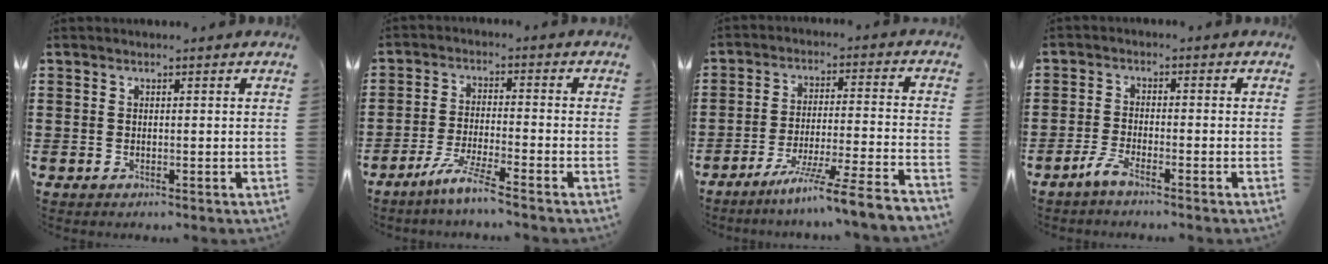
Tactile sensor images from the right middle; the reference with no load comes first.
{"total": 5.5, "force": [-4.6, -0.3, 3.1], "torque": [-0.069, -0.014, -0.088]}
{"total": 8.3, "force": [-7.1, -1.3, 4.1], "torque": [-0.065, -0.011, -0.137]}
{"total": 3.1, "force": [-2.4, 0.3, 2.0], "torque": [-0.053, -0.006, -0.051]}